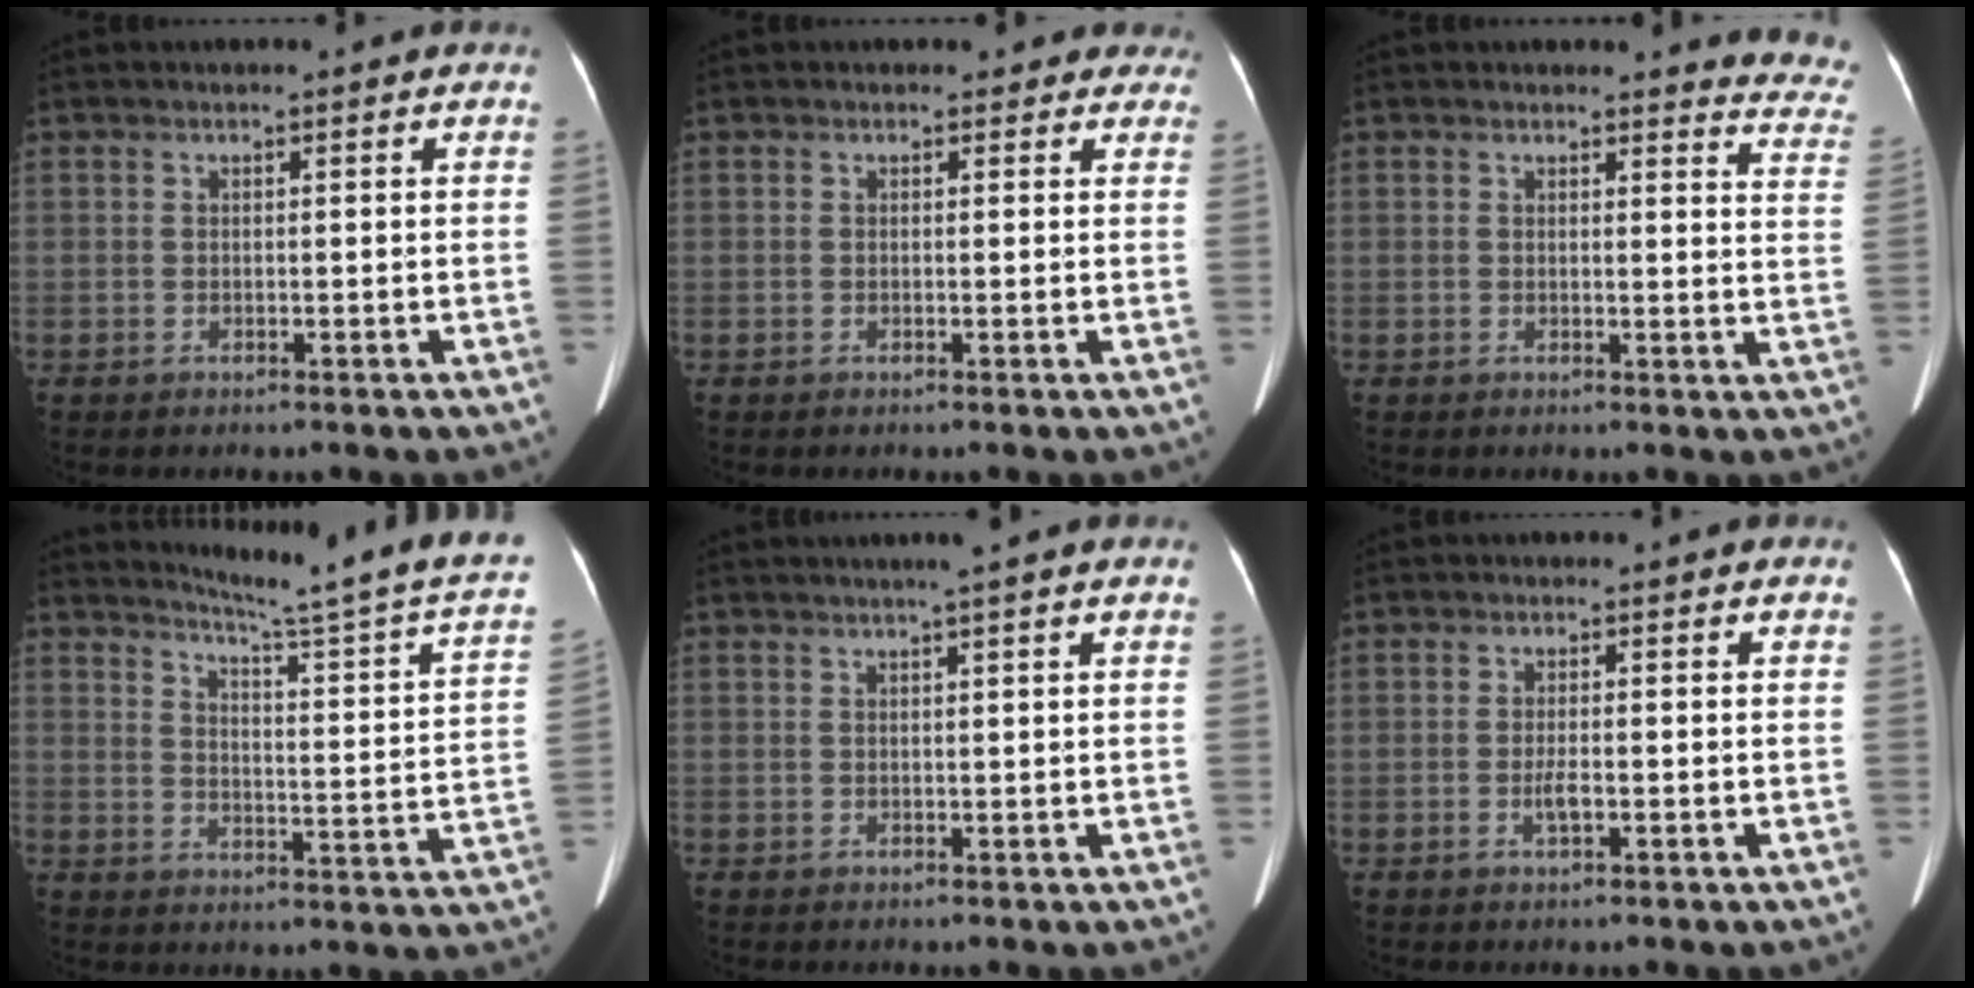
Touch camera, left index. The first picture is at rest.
{"total": 3.6, "force": [3.1, 1.9, 0.1], "torque": [0.020, -0.004, 0.011]}
{"total": 8.8, "force": [8.6, 1.3, 0.6], "torque": [0.033, -0.073, 0.051]}
{"total": 20.5, "force": [17.8, -1.4, 9.9], "torque": [-0.145, -0.079, 0.216]}
{"total": 2.5, "force": [1.8, -0.6, 1.6], "torque": [-0.024, 0.009, 0.032]}
{"total": 1.8, "force": [-0.6, 0.4, 1.7], "torque": [-0.035, -0.002, -0.009]}